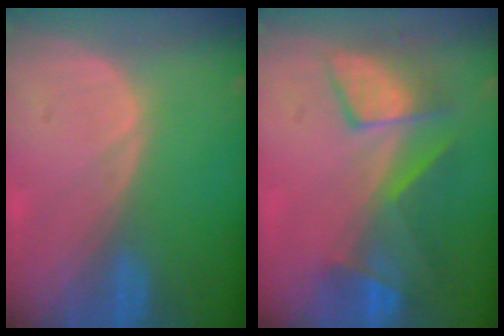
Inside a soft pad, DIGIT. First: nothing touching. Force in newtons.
{"total": 7.8, "press": 7.6, "slide": 1.6}